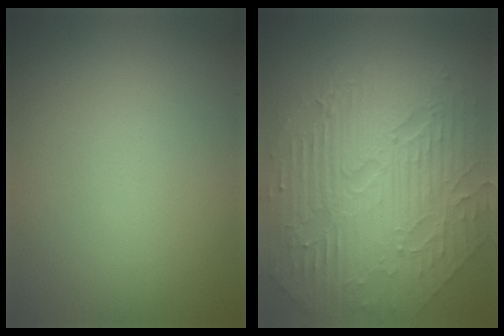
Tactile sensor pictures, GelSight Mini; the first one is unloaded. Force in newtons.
{"total": 10.3, "press": 6.8, "slide": 7.7}